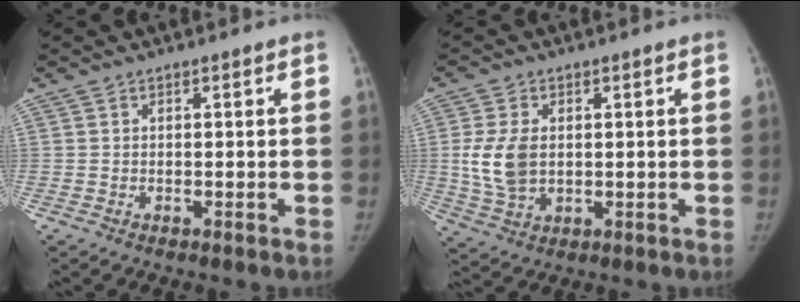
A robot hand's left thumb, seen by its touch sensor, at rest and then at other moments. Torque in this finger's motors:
{"motor_torque": [-0.10, 0.17, 0.66, -0.71, 0.29]}